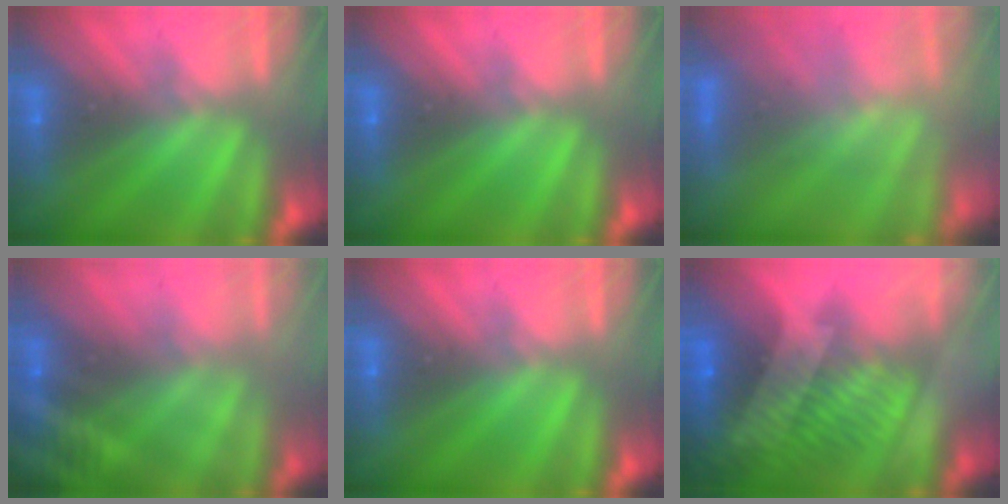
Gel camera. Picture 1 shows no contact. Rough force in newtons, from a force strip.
{"total": 0.0}
{"total": 3.6}
{"total": 2.8}
{"total": 0.0}
{"total": 9.8}